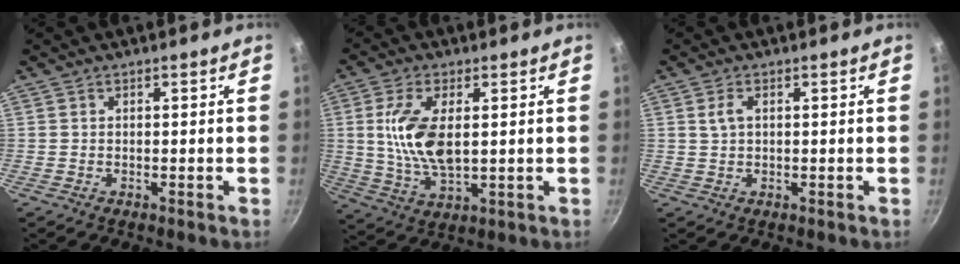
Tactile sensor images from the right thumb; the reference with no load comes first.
{"total": 11.4, "force": [1.5, 5.4, 9.9], "torque": [-0.203, -0.013, 0.035]}
{"total": 2.2, "force": [0.6, 1.2, 1.8], "torque": [-0.039, 0.004, 0.013]}